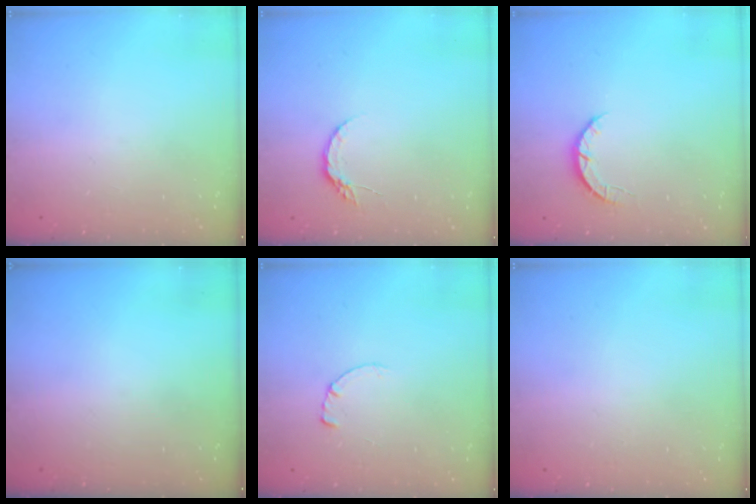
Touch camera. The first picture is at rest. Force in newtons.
{"total": 4.9, "press": 4.8, "slide": 0.7}
{"total": 2.7, "press": 2.7, "slide": 0.4}
{"total": 0.0}
{"total": 0.7, "press": 0.7, "slide": 0.2}
{"total": 2.6, "press": 2.6, "slide": 0.2}